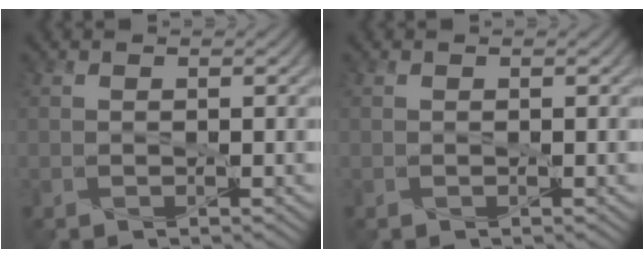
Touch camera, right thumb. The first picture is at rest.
{"total": 0.0}